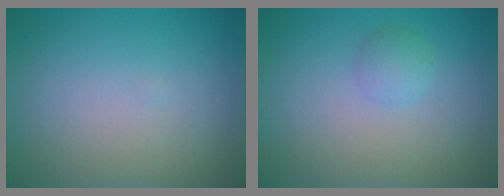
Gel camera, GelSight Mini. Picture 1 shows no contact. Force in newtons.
{"total": 1.3, "press": 1.3, "slide": 0.0}